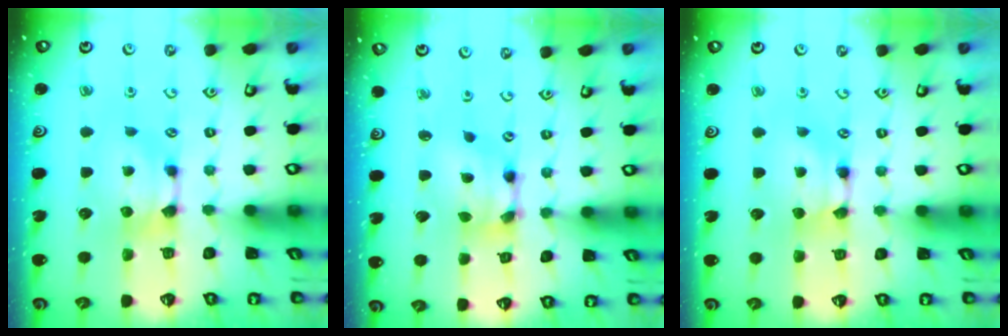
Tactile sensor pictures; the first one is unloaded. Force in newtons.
{"total": 6.2, "press": 5.7, "slide": 2.5}
{"total": 1.7, "press": 1.7, "slide": 0.1}